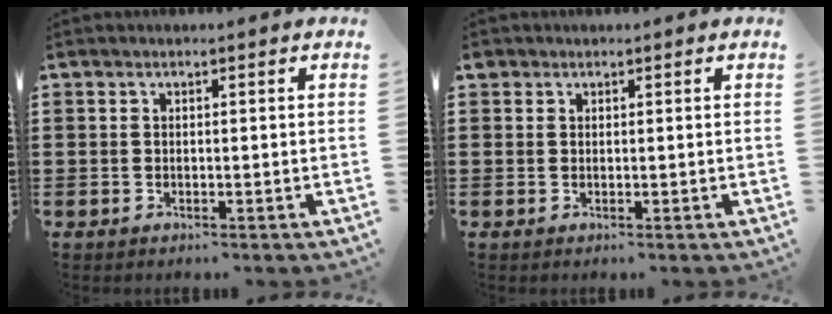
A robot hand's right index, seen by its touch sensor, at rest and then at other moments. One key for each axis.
{"total": 0.8, "fx": 0.5, "fy": 0.7, "fz": 0.1, "tx": -0.004, "ty": 0.003, "tz": 0.009}